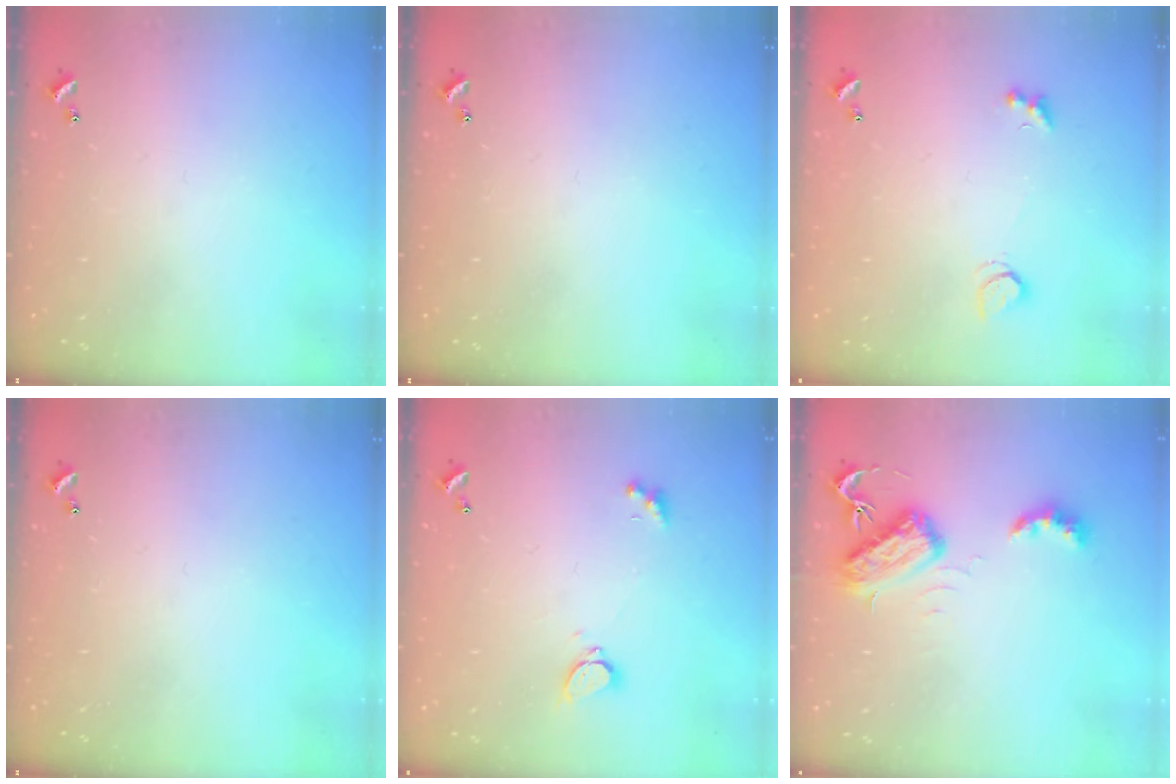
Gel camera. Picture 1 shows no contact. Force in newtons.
{"total": 0.0}
{"total": 2.3, "press": 1.9, "slide": 1.1}
{"total": 0.0}
{"total": 2.3, "press": 2.2, "slide": 0.7}
{"total": 6.1, "press": 6.0, "slide": 0.5}